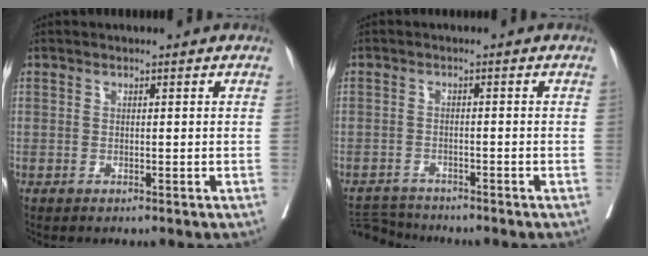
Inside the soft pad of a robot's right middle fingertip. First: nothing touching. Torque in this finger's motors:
{"motor_torque": [-0.52, -0.49, -0.14, -0.05]}